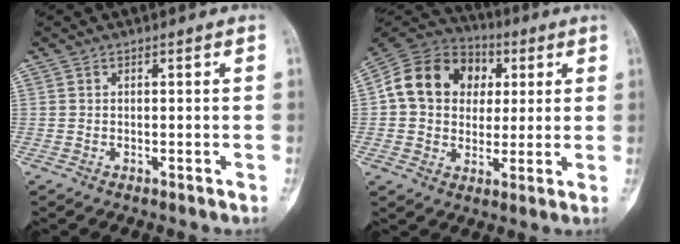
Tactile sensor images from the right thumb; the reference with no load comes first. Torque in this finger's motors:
{"motor_torque": [-0.14, 0.78, 0.65, -0.39, 0.09]}